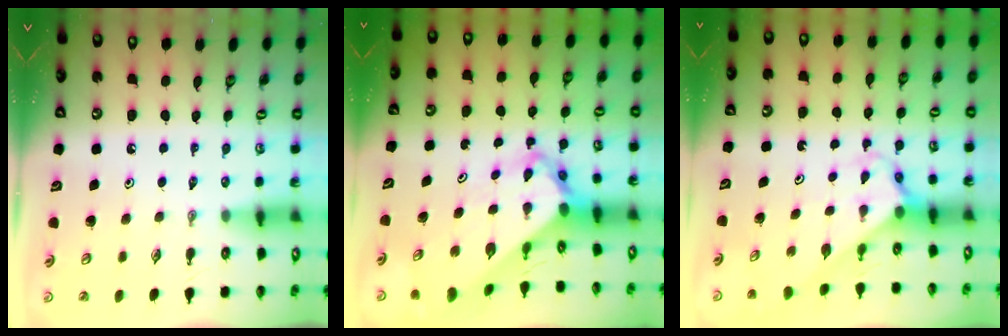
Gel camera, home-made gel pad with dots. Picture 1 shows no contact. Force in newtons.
{"total": 5.9, "press": 5.9, "slide": 0.4}
{"total": 2.6, "press": 2.6, "slide": 0.1}